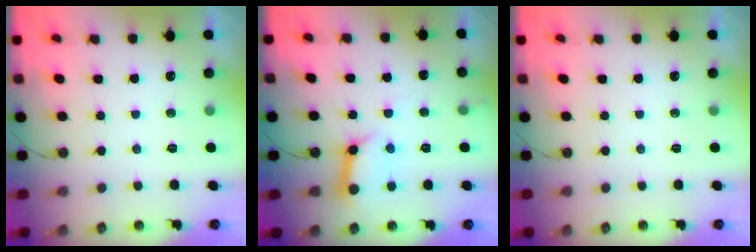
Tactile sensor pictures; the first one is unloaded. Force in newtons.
{"total": 10.1, "press": 10.1, "slide": 1.2}
{"total": 0.0}